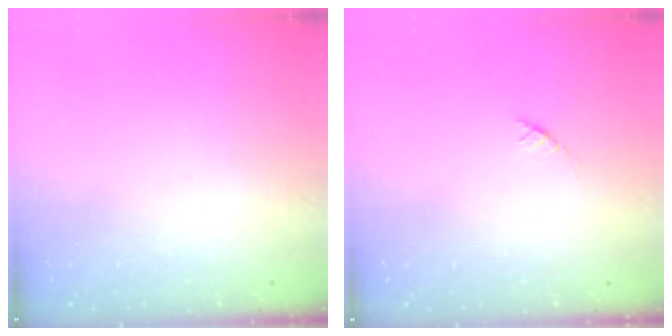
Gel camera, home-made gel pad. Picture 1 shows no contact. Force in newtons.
{"total": 2.7, "press": 2.6, "slide": 0.4}